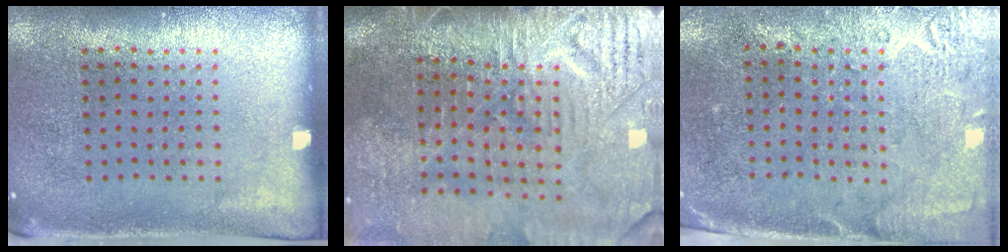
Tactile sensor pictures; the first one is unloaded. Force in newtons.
{"total": 4.8, "press": 4.1, "slide": 2.6}
{"total": 2.8, "press": 2.3, "slide": 1.5}